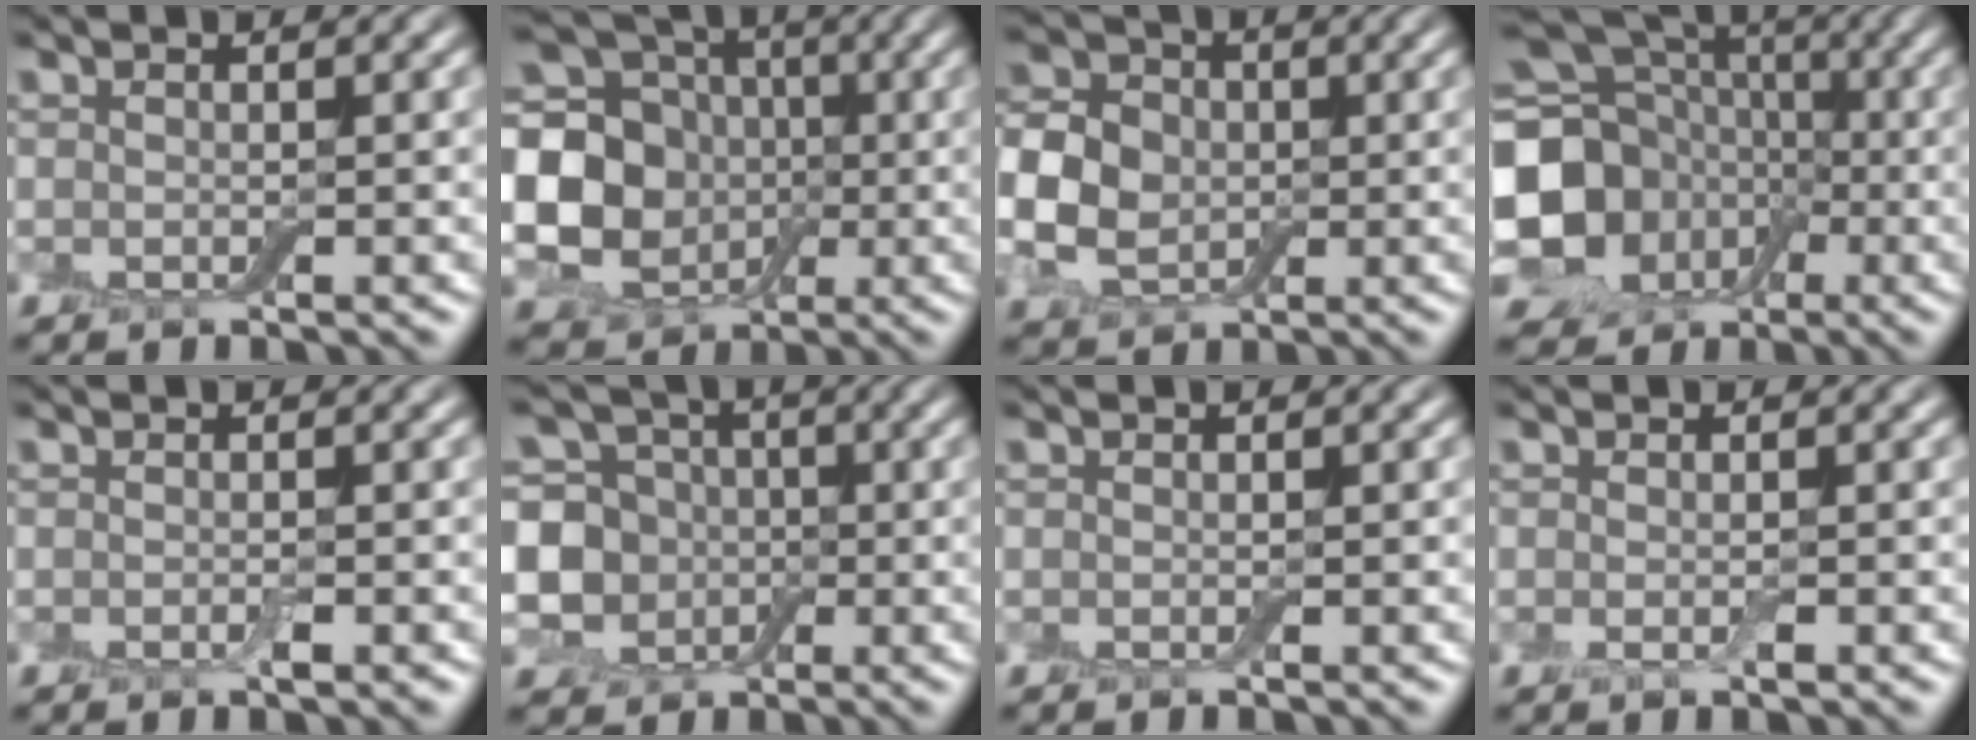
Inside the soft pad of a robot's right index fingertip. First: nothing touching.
{"total": 11.6, "force": [0.0, 10.4, 5.3], "torque": [-0.130, -0.002, -0.025]}
{"total": 6.6, "force": [-0.3, 5.3, 3.8], "torque": [-0.090, 0.008, -0.016]}
{"total": 16.6, "force": [-1.9, 14.8, 7.3], "torque": [-0.176, -0.002, -0.070]}
{"total": 0.8, "force": [-0.3, 0.1, 0.7], "torque": [-0.012, -0.002, -0.006]}
{"total": 7.1, "force": [-0.3, 6.4, 3.0], "torque": [-0.046, -0.004, -0.032]}
{"total": 0.0}
{"total": 0.9, "force": [-0.2, 0.5, 0.8], "torque": [-0.016, -0.003, -0.003]}